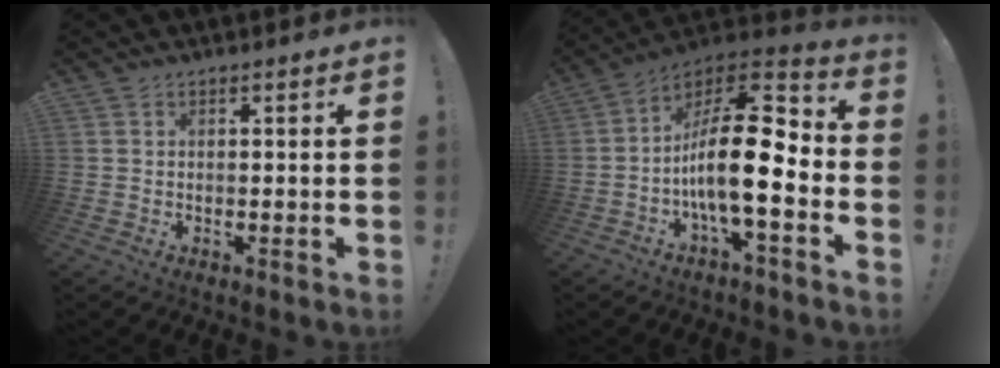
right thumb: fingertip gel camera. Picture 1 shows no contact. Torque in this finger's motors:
{"motor_torque": [1.37, 1.61, 1.52, -1.25, 0.48]}